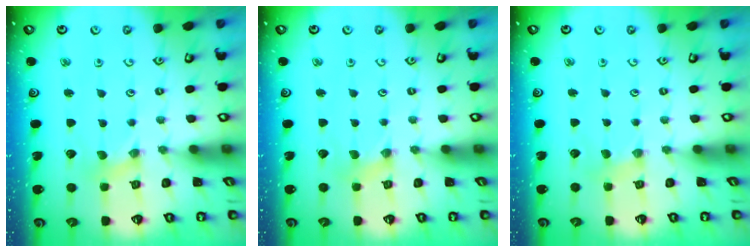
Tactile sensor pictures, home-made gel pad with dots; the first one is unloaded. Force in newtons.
{"total": 0.0}
{"total": 1.5, "press": 1.4, "slide": 0.3}